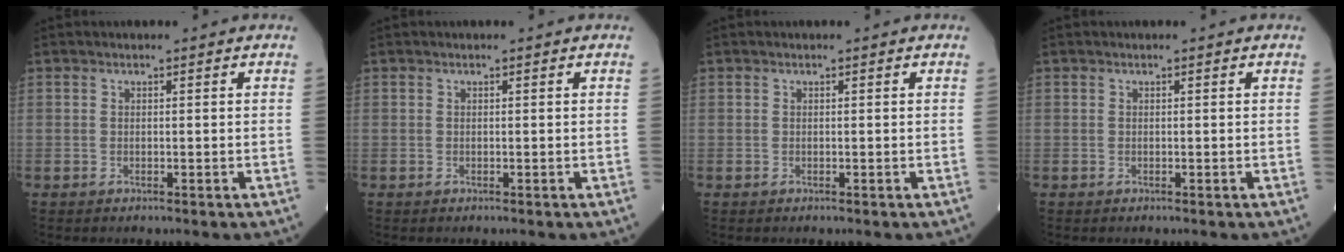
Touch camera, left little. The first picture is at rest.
{"total": 0.0}
{"total": 0.0}
{"total": 0.0}